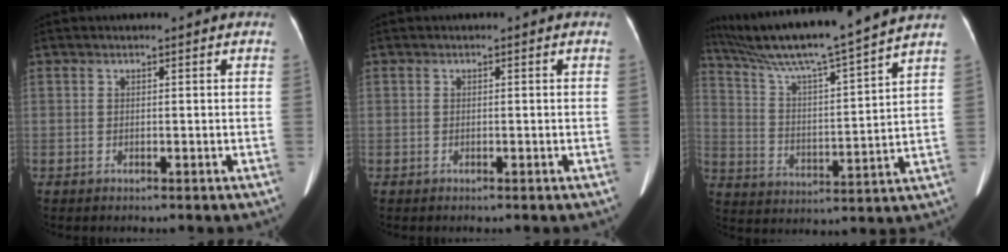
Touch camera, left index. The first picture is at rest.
{"total": 0.0}
{"total": 18.5, "force": [15.9, -1.8, 9.2], "torque": [-0.166, -0.007, 0.257]}